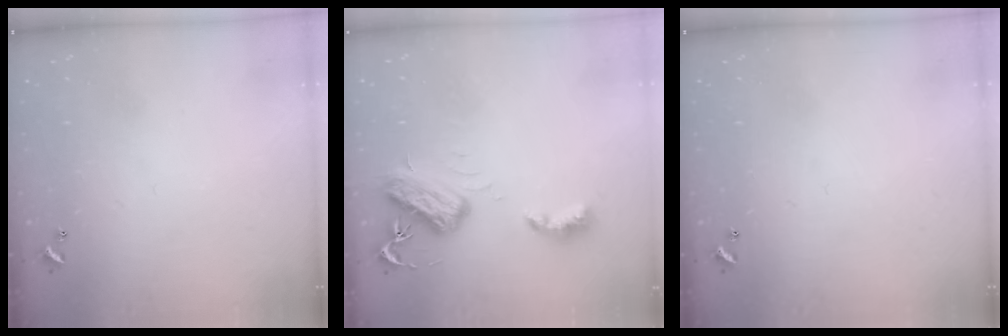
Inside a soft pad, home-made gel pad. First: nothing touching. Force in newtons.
{"total": 6.1, "press": 6.0, "slide": 0.5}
{"total": 0.0}